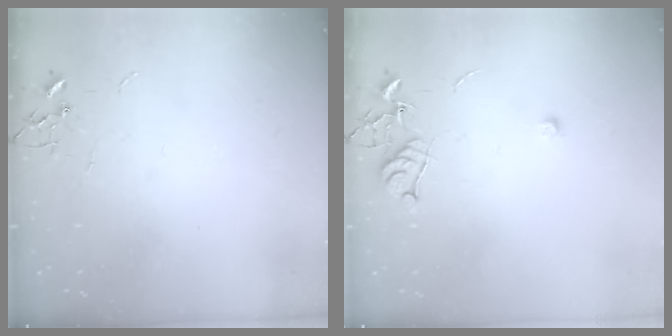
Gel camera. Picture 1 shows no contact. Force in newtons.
{"total": 6.6, "press": 6.6, "slide": 0.7}